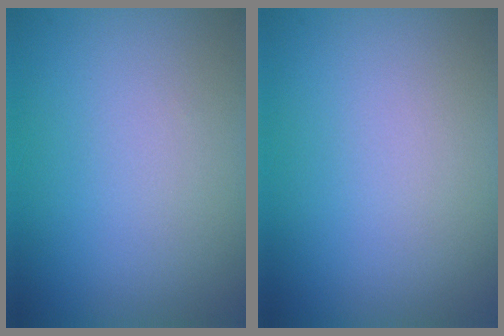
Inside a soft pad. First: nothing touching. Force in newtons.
{"total": 0.0}